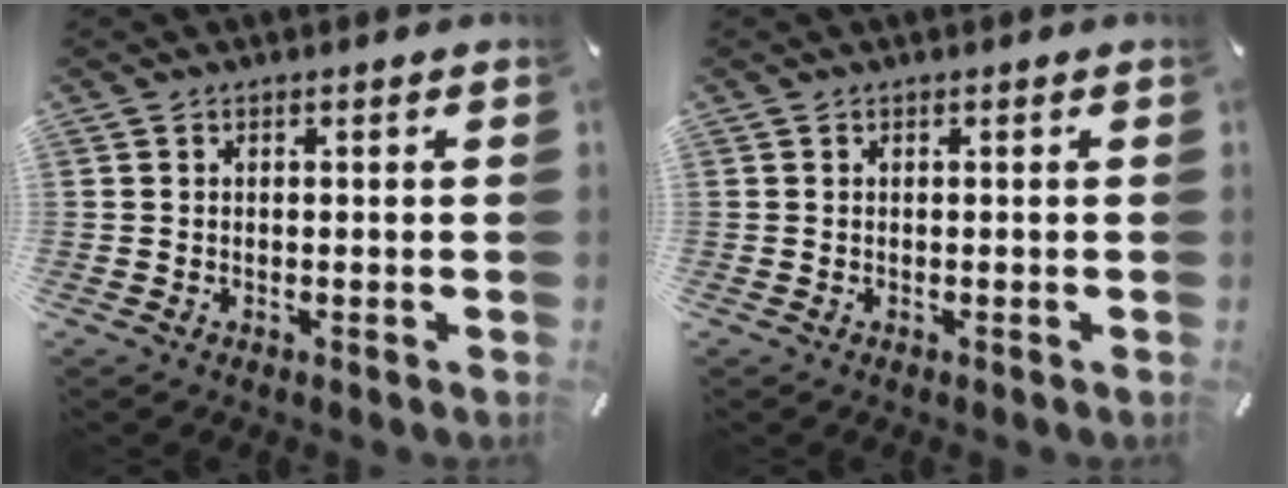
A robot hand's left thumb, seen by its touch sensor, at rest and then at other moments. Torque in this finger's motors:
{"motor_torque": [0.00, 0.00, 0.00, 0.00, 0.00]}